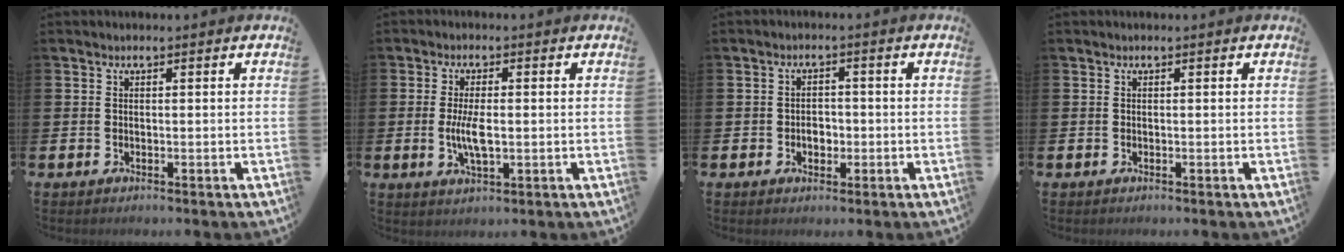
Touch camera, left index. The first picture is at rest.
{"total": 4.7, "force": [-0.1, 1.7, 4.4], "torque": [-0.083, -0.001, -0.007]}
{"total": 2.2, "force": [-0.6, 1.7, 1.2], "torque": [-0.012, 0.000, -0.016]}
{"total": 0.0}